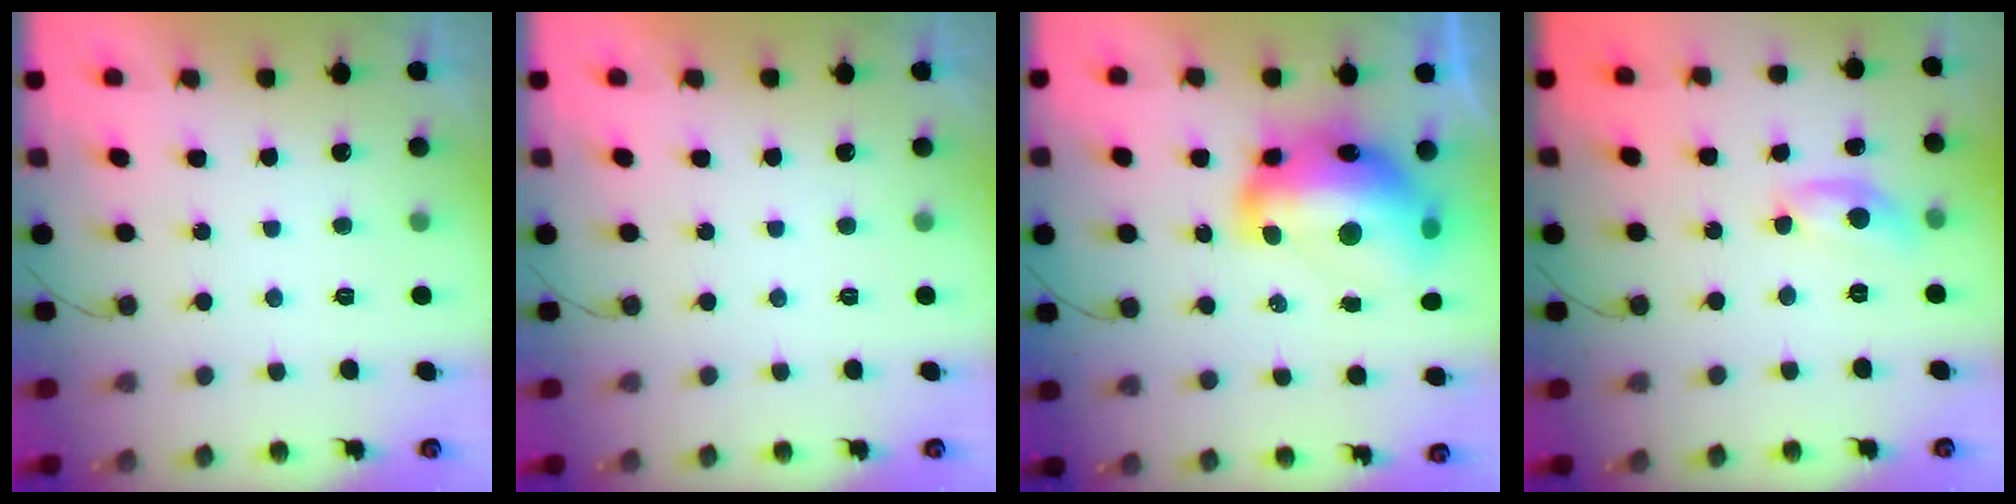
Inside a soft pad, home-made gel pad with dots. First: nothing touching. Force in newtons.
{"total": 0.0}
{"total": 21.7, "press": 21.7, "slide": 1.5}
{"total": 9.7, "press": 9.7, "slide": 0.4}